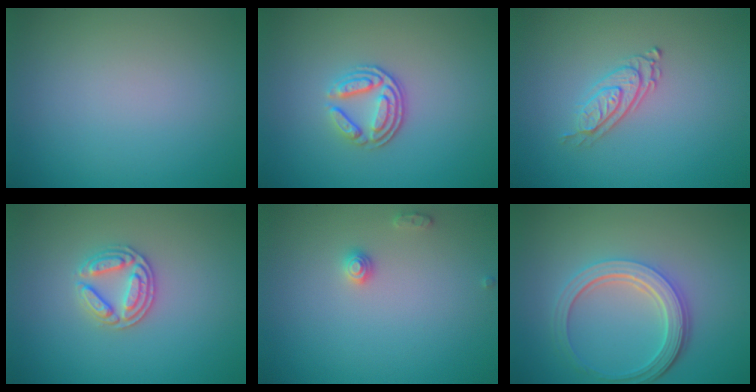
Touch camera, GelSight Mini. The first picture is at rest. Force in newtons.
{"total": 3.5, "press": 2.7, "slide": 2.2}
{"total": 2.7, "press": 2.0, "slide": 1.8}
{"total": 2.9, "press": 2.7, "slide": 0.9}
{"total": 1.2, "press": 1.2, "slide": 0.0}
{"total": 5.0, "press": 3.8, "slide": 3.2}